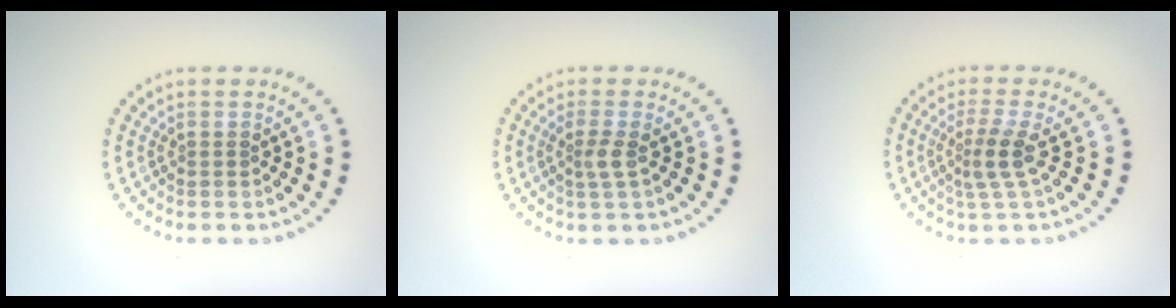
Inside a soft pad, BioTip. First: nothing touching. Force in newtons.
{"total": 1.7, "press": 1.2, "slide": 1.1}
{"total": 2.5, "press": 1.8, "slide": 1.8}